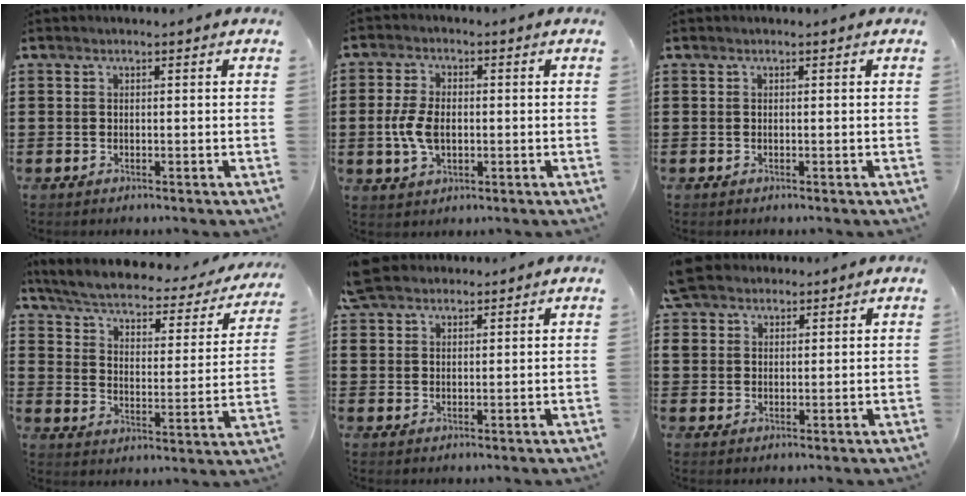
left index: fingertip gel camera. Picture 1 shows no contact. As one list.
[{"total": 6.0, "force": [-0.5, 3.5, 4.8], "torque": [-0.118, -0.001, -0.016]}, {"total": 0.0}, {"total": 3.8, "force": [2.9, 0.9, 2.3], "torque": [-0.061, -0.026, 0.042]}, {"total": 4.4, "force": [3.9, 1.9, 0.9], "torque": [-0.032, 0.001, 0.077]}, {"total": 5.0, "force": [4.1, 2.6, 0.9], "torque": [-0.037, 0.003, 0.080]}]